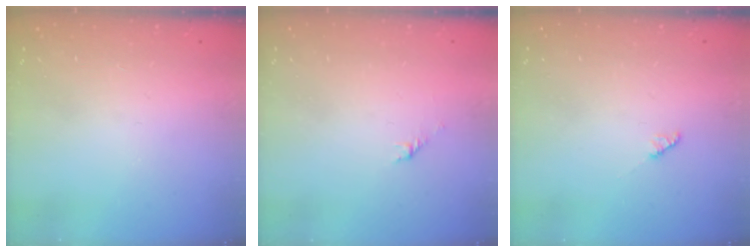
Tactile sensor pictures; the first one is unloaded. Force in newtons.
{"total": 1.5, "press": 1.4, "slide": 0.5}
{"total": 2.2, "press": 2.2, "slide": 0.3}